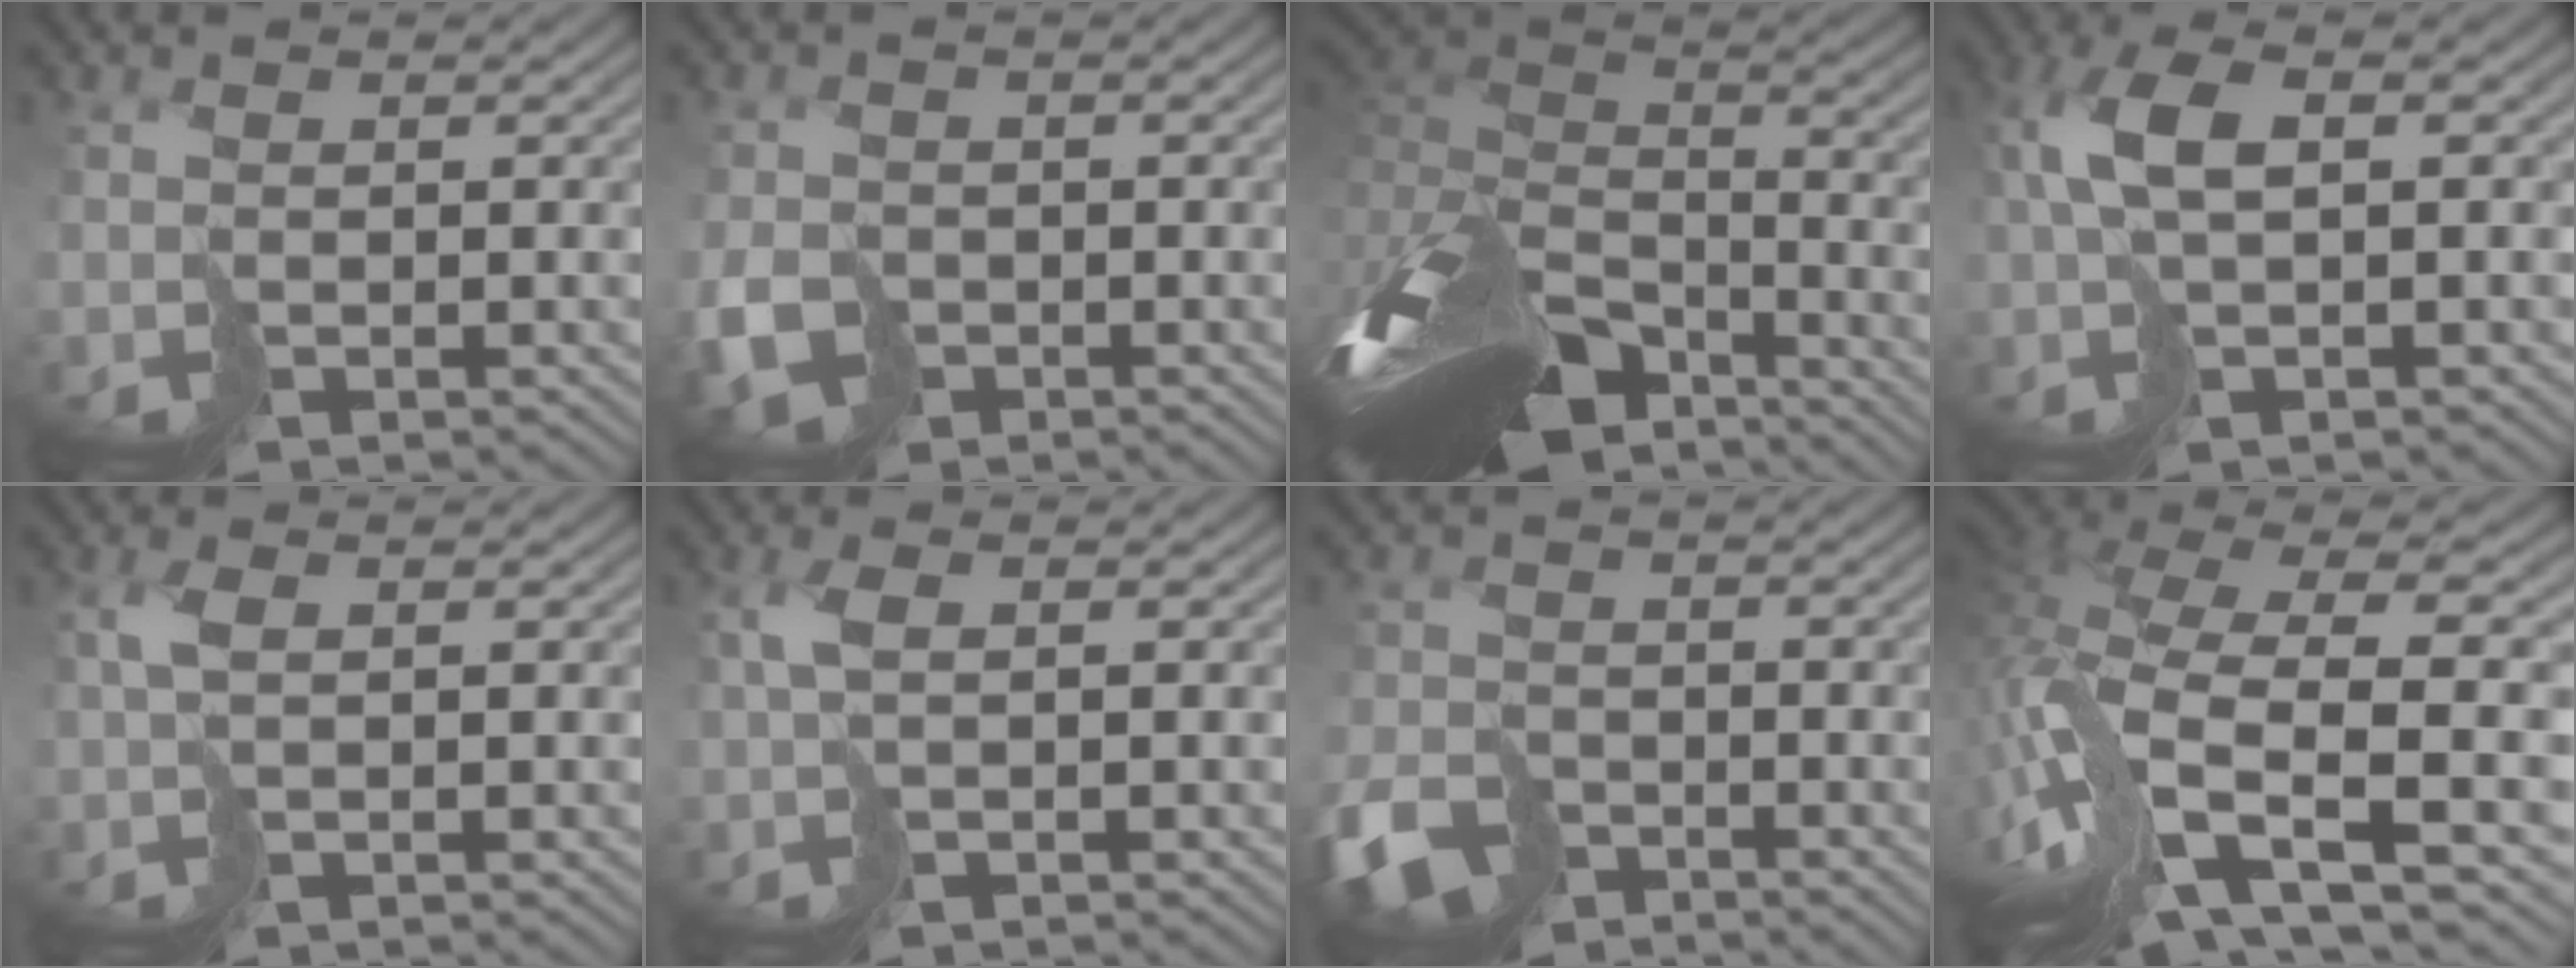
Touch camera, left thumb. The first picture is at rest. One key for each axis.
{"total": 4.0, "fx": -1.8, "fy": 3.2, "fz": 1.7, "tx": -0.043, "ty": -0.010, "tz": -0.038}
{"total": 14.5, "fx": -7.4, "fy": 6.7, "fz": 10.5, "tx": -0.259, "ty": 0.008, "tz": -0.138}
{"total": 6.7, "fx": 1.0, "fy": 2.6, "fz": 6.0, "tx": -0.130, "ty": 0.015, "tz": 0.016}
{"total": 2.4, "fx": 0.9, "fy": 0.8, "fz": 2.1, "tx": -0.047, "ty": 0.007, "tz": 0.019}
{"total": 2.7, "fx": 0.9, "fy": 0.9, "fz": 2.4, "tx": -0.054, "ty": 0.008, "tz": 0.017}
{"total": 6.9, "fx": -4.9, "fy": 3.8, "fz": 3.1, "tx": -0.073, "ty": -0.017, "tz": -0.103}
{"total": 14.8, "fx": -3.4, "fy": 7.2, "fz": 12.5, "tx": -0.322, "ty": -0.028, "tz": -0.031}